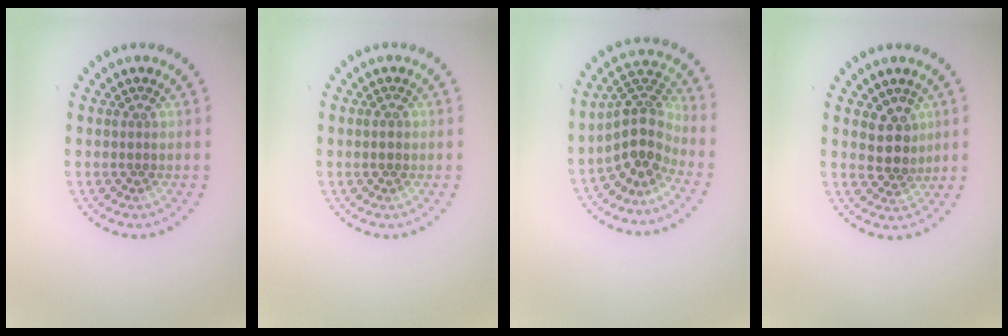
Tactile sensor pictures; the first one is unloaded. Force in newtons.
{"total": 1.1, "press": 1.1, "slide": 0.1}
{"total": 4.2, "press": 3.2, "slide": 2.7}
{"total": 2.8, "press": 2.5, "slide": 1.3}